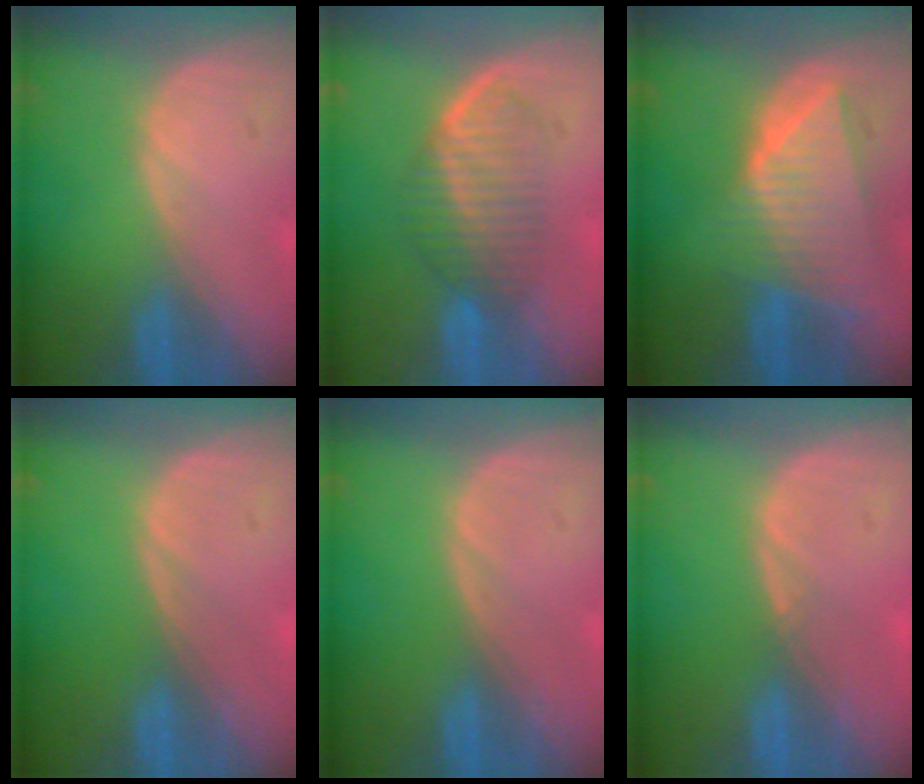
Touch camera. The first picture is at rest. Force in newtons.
{"total": 5.9, "press": 5.8, "slide": 1.3}
{"total": 9.1, "press": 8.2, "slide": 4.1}
{"total": 0.0}
{"total": 0.0}
{"total": 0.6, "press": 0.5, "slide": 0.4}